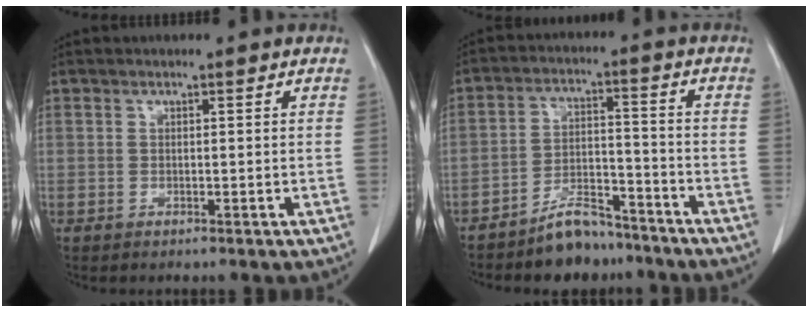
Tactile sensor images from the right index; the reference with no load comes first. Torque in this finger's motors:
{"motor_torque": [0.59, -0.58, 0.21, 0.03]}